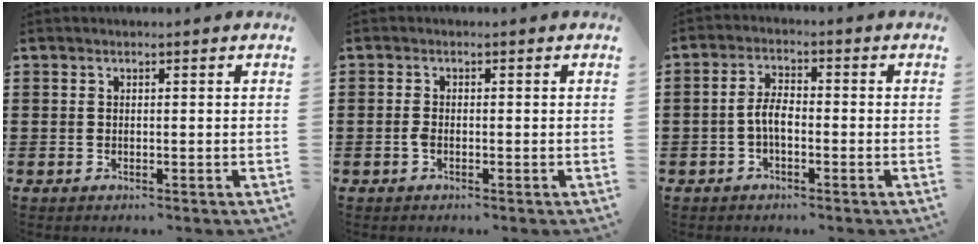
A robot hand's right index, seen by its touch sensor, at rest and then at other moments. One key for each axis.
{"total": 1.3, "fx": -0.5, "fy": 0.5, "fz": 1.0, "tx": -0.029, "ty": -0.005, "tz": -0.012}
{"total": 4.0, "fx": -1.1, "fy": 1.7, "fz": 3.4, "tx": -0.083, "ty": 0.000, "tz": -0.028}